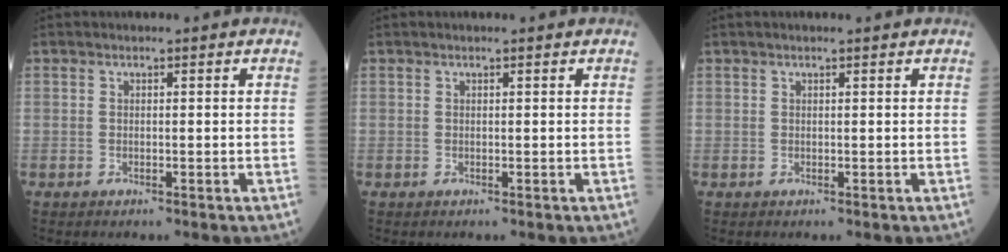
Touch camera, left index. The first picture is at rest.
{"total": 0.5, "force": [0.4, 0.0, 0.3], "torque": [-0.007, 0.003, 0.007]}
{"total": 1.2, "force": [1.0, 0.0, 0.8], "torque": [-0.012, 0.011, 0.016]}